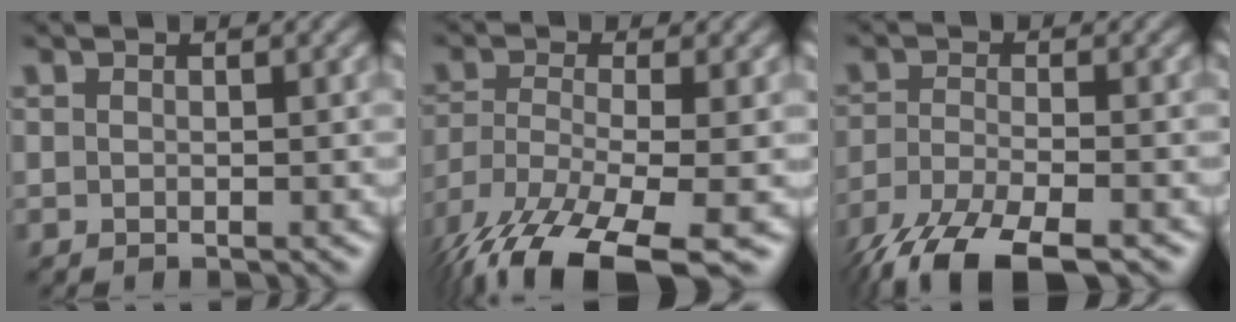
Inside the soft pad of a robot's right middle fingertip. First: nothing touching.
{"total": 10.8, "force": [-7.9, 2.7, 6.9], "torque": [-0.141, -0.020, -0.145]}
{"total": 9.3, "force": [-7.0, 2.7, 5.6], "torque": [-0.122, -0.033, -0.126]}